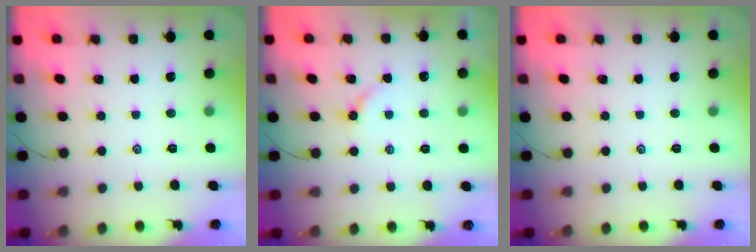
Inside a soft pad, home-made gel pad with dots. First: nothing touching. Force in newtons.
{"total": 4.6, "press": 4.5, "slide": 0.7}
{"total": 0.0}